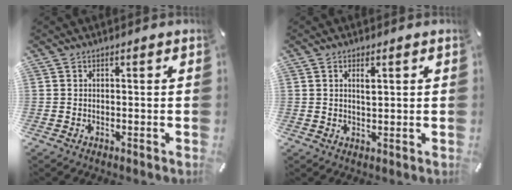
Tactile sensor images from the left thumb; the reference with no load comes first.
{"total": 2.5, "force": [0.9, 1.0, 2.1], "torque": [-0.038, -0.001, 0.013]}